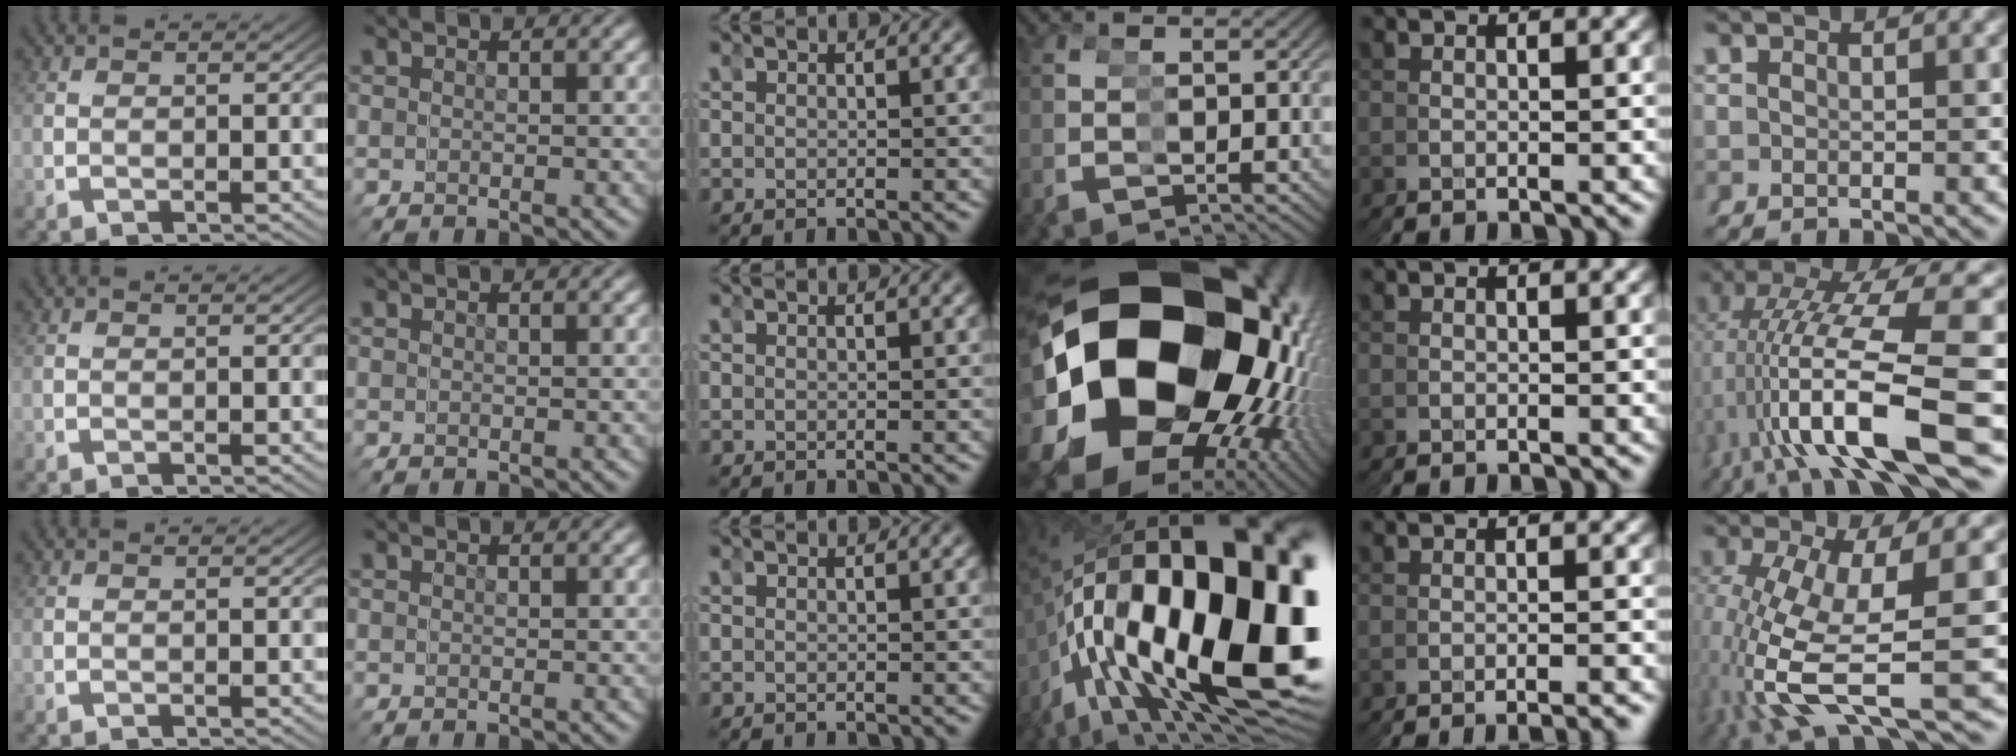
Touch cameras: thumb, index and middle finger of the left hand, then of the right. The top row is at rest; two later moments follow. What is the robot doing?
{"motion": "grasp_and_lifting", "object": "tape"}